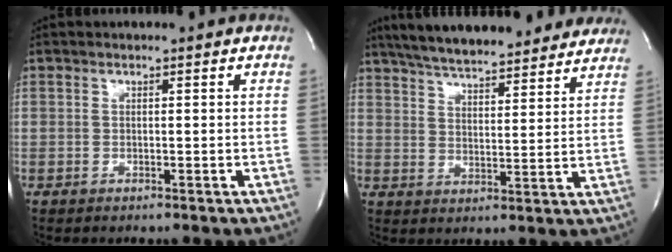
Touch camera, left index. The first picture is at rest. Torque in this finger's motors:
{"motor_torque": [0.08, -0.15, 0.56, 0.12]}